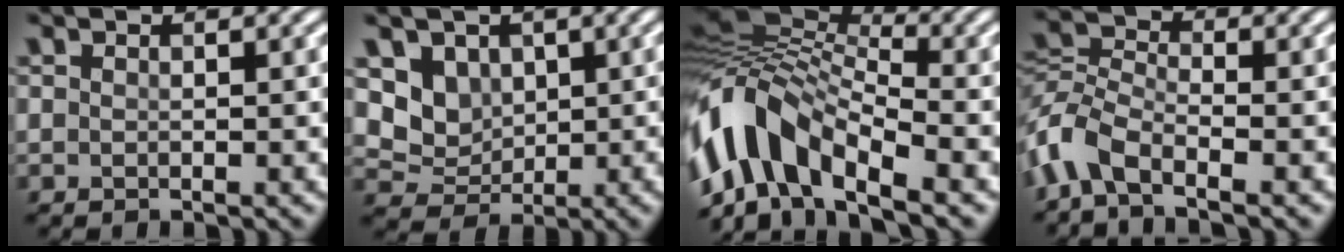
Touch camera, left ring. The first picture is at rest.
{"total": 4.7, "force": [1.3, 4.1, 1.9], "torque": [-0.032, -0.019, 0.016]}
{"total": 10.5, "force": [-6.0, 5.3, 6.9], "torque": [-0.138, 0.026, -0.124]}
{"total": 6.7, "force": [-5.3, 2.7, 3.1], "torque": [-0.072, 0.001, -0.121]}